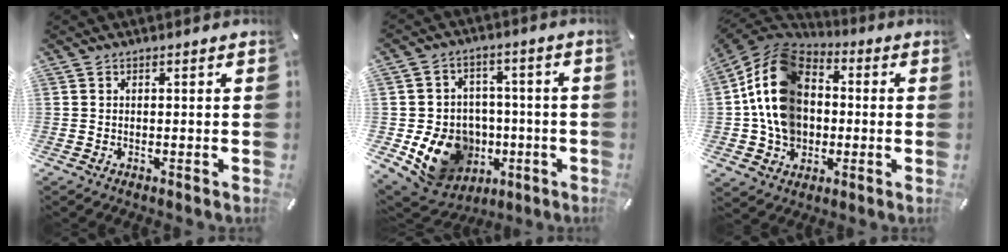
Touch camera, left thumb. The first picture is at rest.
{"total": 15.8, "force": [-4.4, 13.5, 7.0], "torque": [-0.124, 0.020, -0.060]}
{"total": 16.6, "force": [-0.5, 13.9, 9.1], "torque": [-0.211, 0.009, -0.010]}